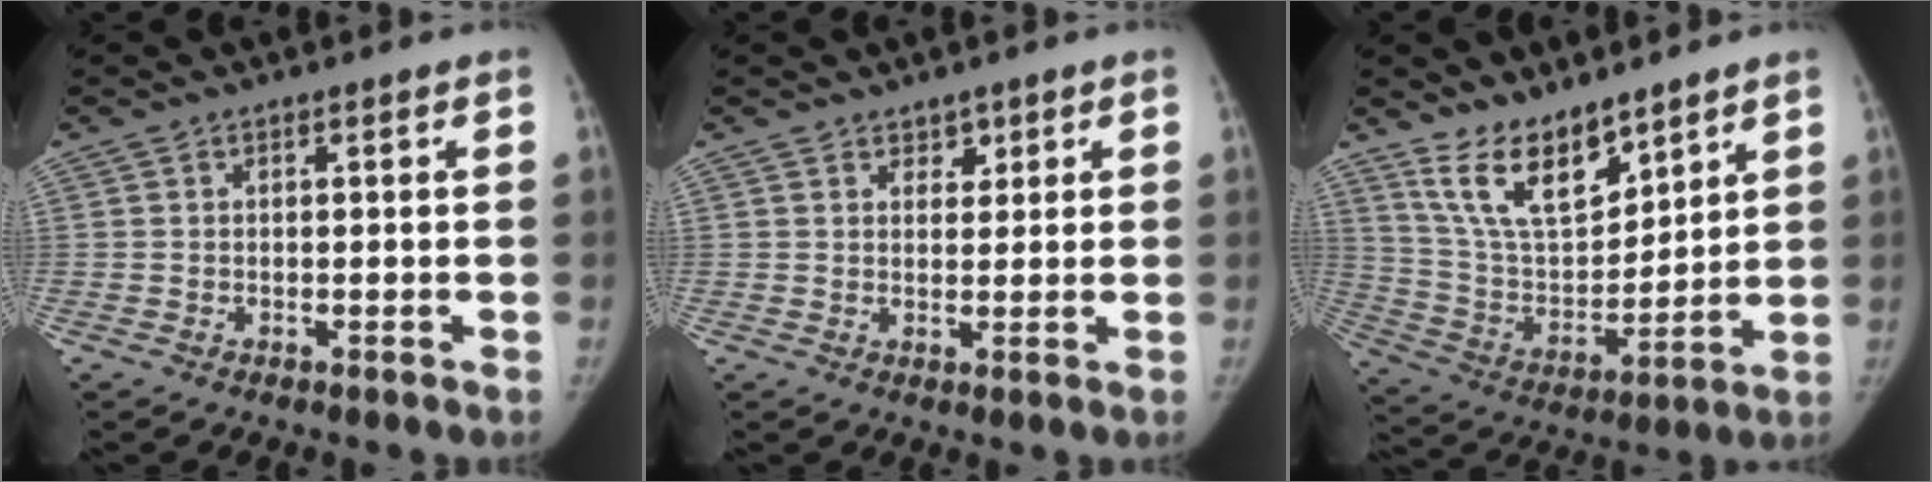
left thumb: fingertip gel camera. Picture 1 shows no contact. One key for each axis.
{"total": 2.2, "fx": 1.5, "fy": 1.5, "fz": 0.6, "tx": 0.012, "ty": -0.008, "tz": 0.020}
{"total": 14.0, "fx": 10.4, "fy": 5.9, "fz": 7.4, "tx": -0.100, "ty": -0.069, "tz": 0.209}